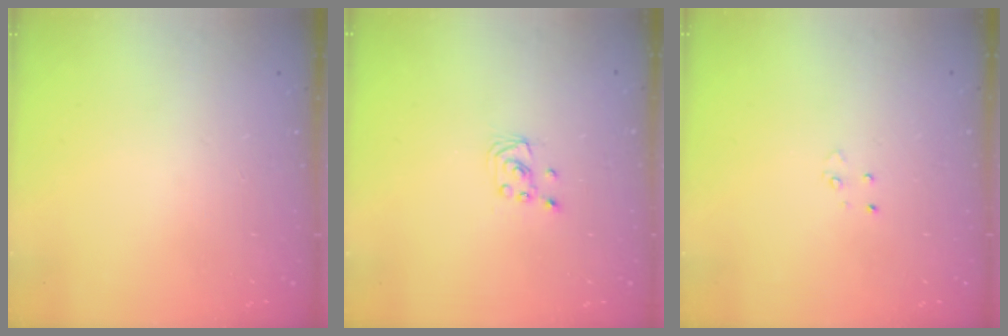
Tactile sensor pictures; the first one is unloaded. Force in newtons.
{"total": 1.9, "press": 1.9, "slide": 0.1}
{"total": 3.0, "press": 3.0, "slide": 0.4}